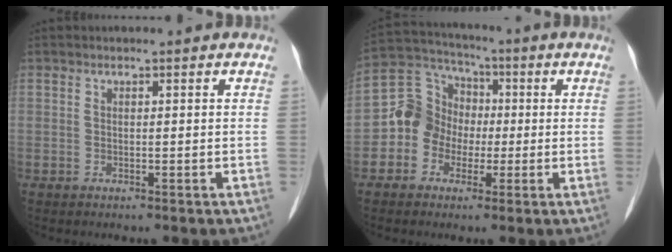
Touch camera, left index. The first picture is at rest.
{"total": 8.2, "force": [-1.3, 7.7, 2.5], "torque": [-0.068, 0.037, -0.029]}